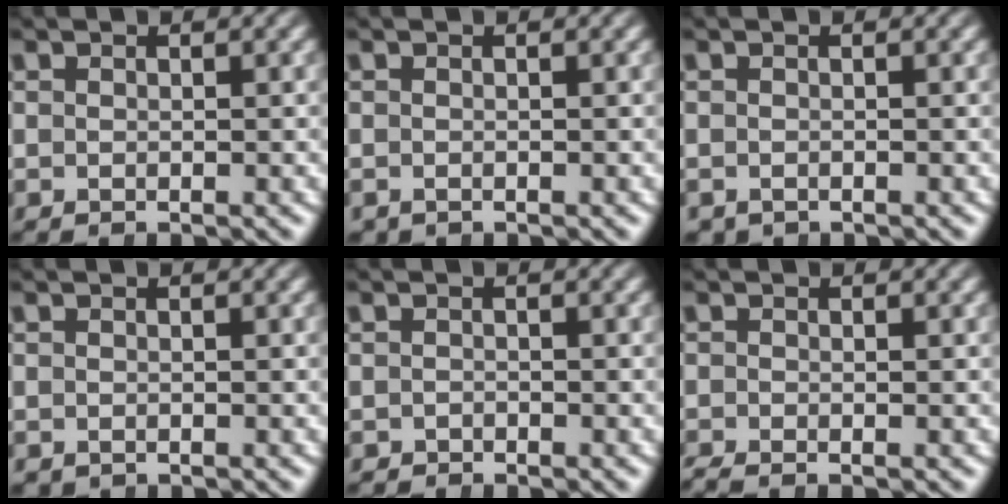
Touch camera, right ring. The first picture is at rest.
{"total": 0.5, "force": [-0.5, 0.2, -0.1], "torque": [-0.004, -0.009, -0.005]}
{"total": 1.1, "force": [-0.9, 0.5, -0.1], "torque": [-0.006, -0.013, -0.011]}
{"total": 0.6, "force": [-0.5, 0.3, 0.0], "torque": [-0.007, -0.009, -0.006]}
{"total": 0.9, "force": [-0.8, 0.0, -0.4], "torque": [0.007, -0.009, -0.011]}
{"total": 1.4, "force": [-1.2, 0.7, 0.5], "torque": [-0.008, -0.003, -0.020]}